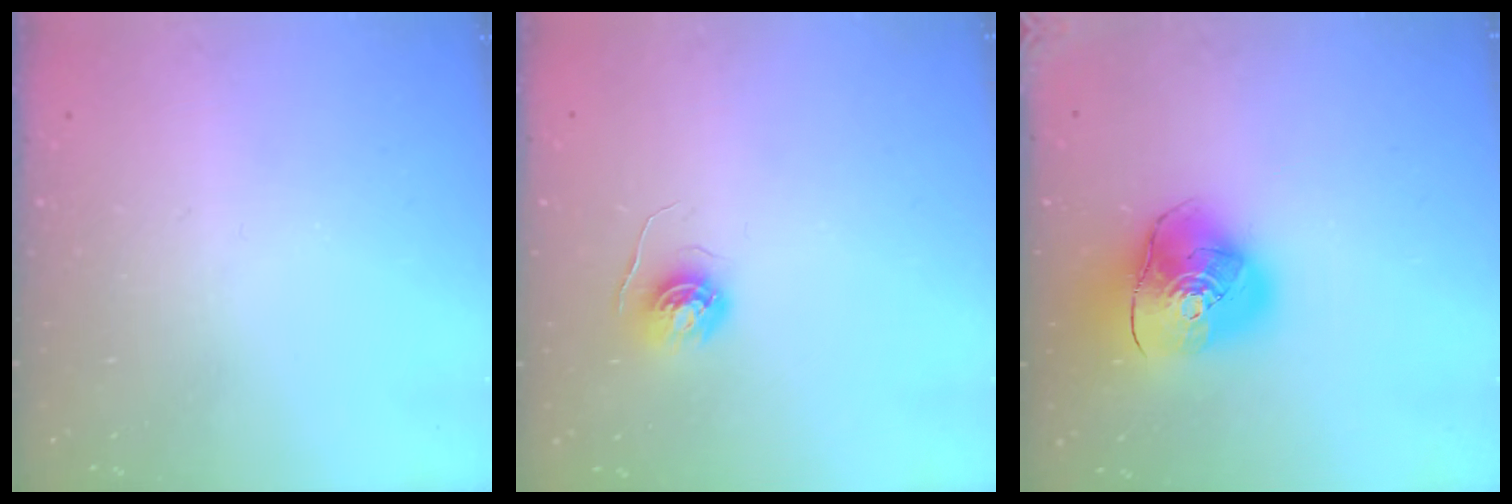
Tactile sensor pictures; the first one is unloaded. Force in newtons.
{"total": 4.6, "press": 4.6, "slide": 0.4}
{"total": 14.3, "press": 14.2, "slide": 1.9}